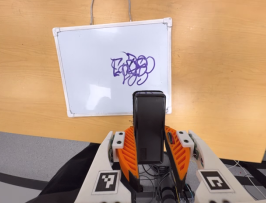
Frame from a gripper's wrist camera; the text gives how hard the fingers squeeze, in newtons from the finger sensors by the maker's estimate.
{"total": 3.9, "left": 2.6, "right": 5.3}